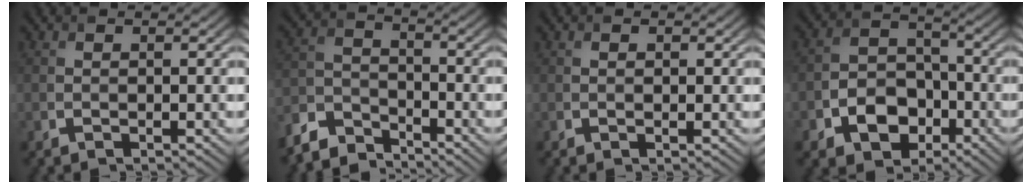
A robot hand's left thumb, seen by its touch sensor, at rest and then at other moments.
{"total": 7.0, "force": [-6.2, 2.6, 2.1], "torque": [-0.050, -0.006, -0.138]}
{"total": 0.8, "force": [0.3, 0.4, 0.6], "torque": [-0.010, -0.001, 0.005]}
{"total": 8.1, "force": [-3.8, 5.8, 4.1], "torque": [-0.084, -0.009, -0.076]}